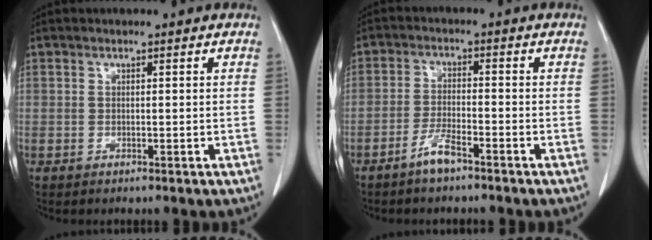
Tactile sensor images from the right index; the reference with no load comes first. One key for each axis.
{"total": 3.9, "fx": -3.0, "fy": 0.5, "fz": 2.5, "tx": -0.052, "ty": -0.001, "tz": -0.058}